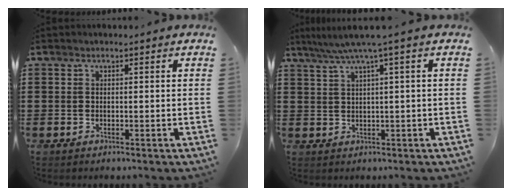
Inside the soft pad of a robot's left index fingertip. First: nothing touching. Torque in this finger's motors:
{"motor_torque": [0.83, -0.72, 0.10, 0.13]}